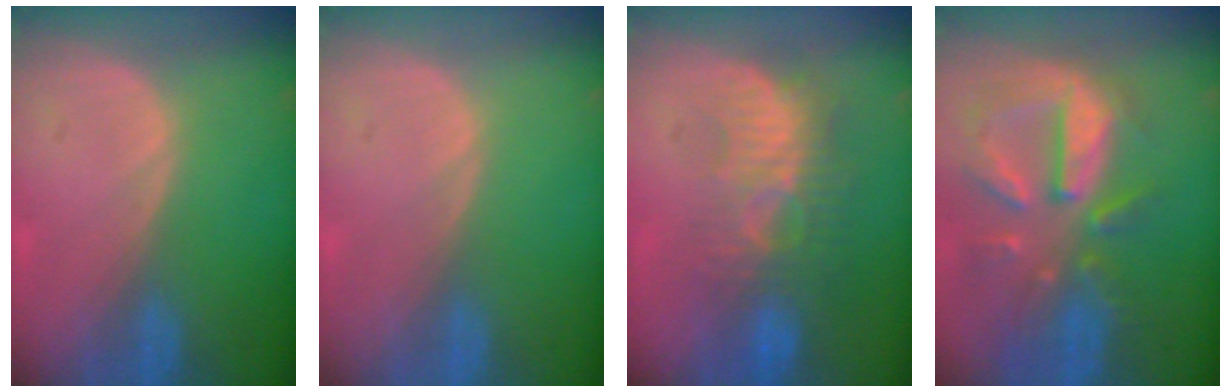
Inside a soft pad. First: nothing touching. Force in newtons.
{"total": 0.0}
{"total": 9.1, "press": 8.4, "slide": 3.7}
{"total": 10.8, "press": 9.5, "slide": 5.2}